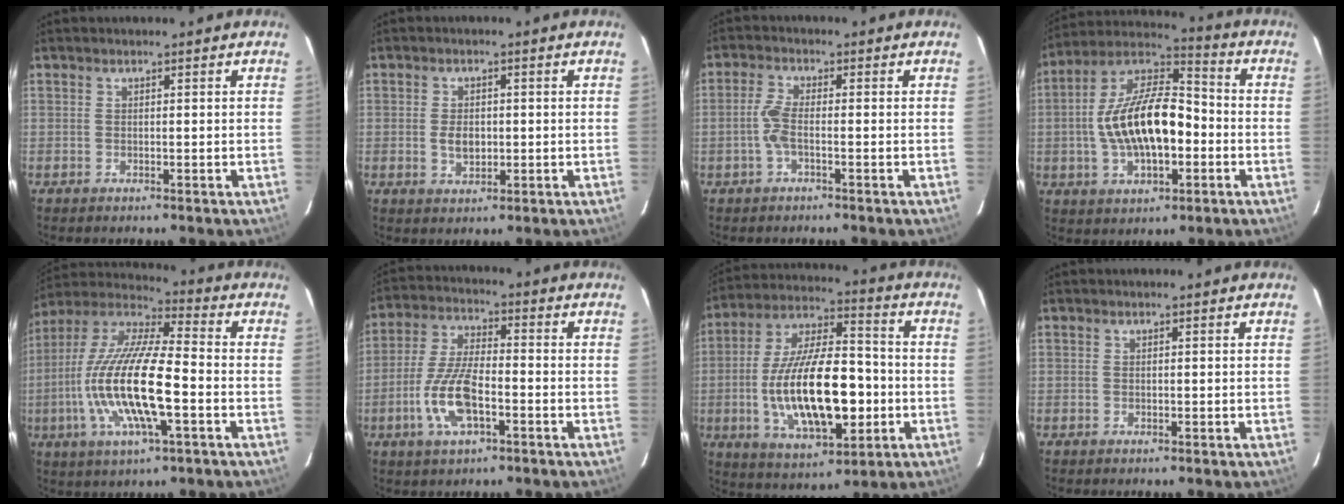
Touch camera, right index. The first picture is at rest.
{"total": 3.8, "force": [-0.4, 2.5, 2.8], "torque": [-0.051, -0.001, -0.005]}
{"total": 4.6, "force": [-1.4, 1.1, 4.2], "torque": [-0.100, 0.006, -0.031]}
{"total": 17.9, "force": [-2.6, 8.4, 15.6], "torque": [-0.298, 0.014, -0.046]}
{"total": 19.8, "force": [-4.4, 5.0, 18.7], "torque": [-0.372, -0.011, -0.091]}
{"total": 11.3, "force": [-4.2, 4.1, 9.7], "torque": [-0.208, -0.001, -0.079]}
{"total": 22.1, "force": [-4.1, 9.1, 19.7], "torque": [-0.380, 0.000, -0.058]}
{"total": 0.0}